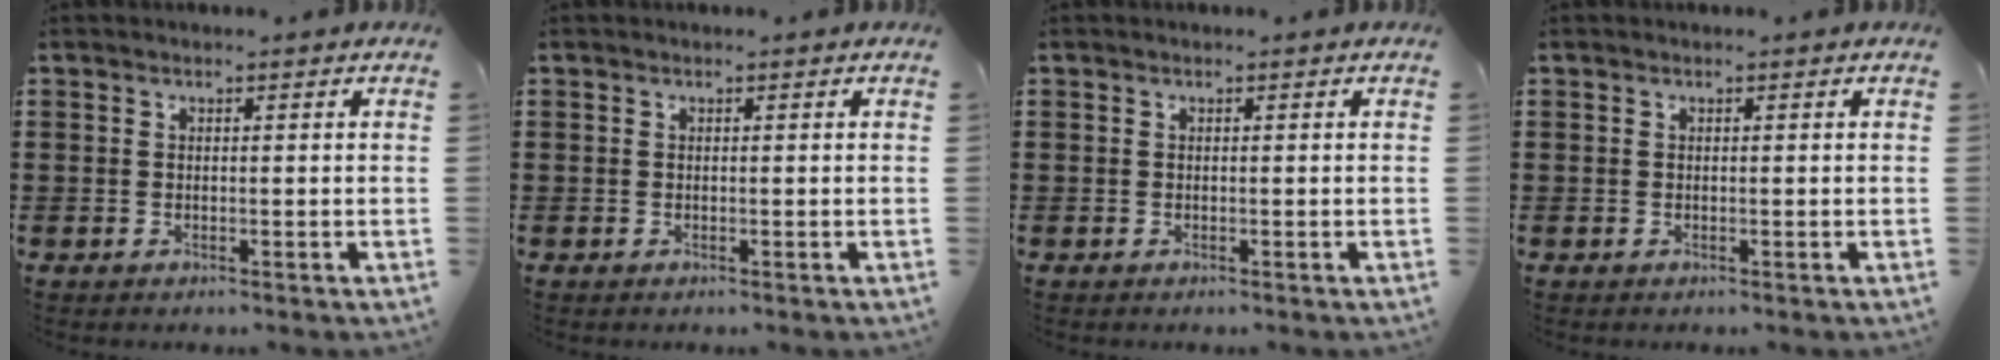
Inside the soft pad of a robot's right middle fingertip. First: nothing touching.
{"total": 0.0}
{"total": 0.0}
{"total": 0.0}